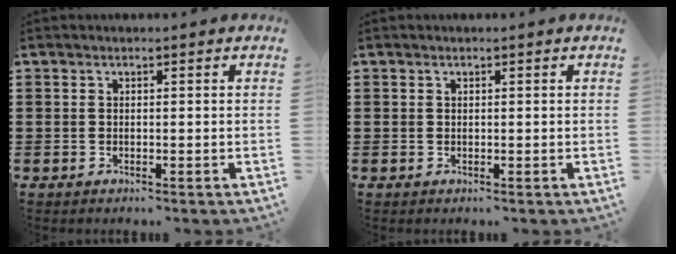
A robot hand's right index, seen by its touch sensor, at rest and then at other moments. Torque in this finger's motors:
{"motor_torque": [0.52, 0.48, 0.03, -0.01]}